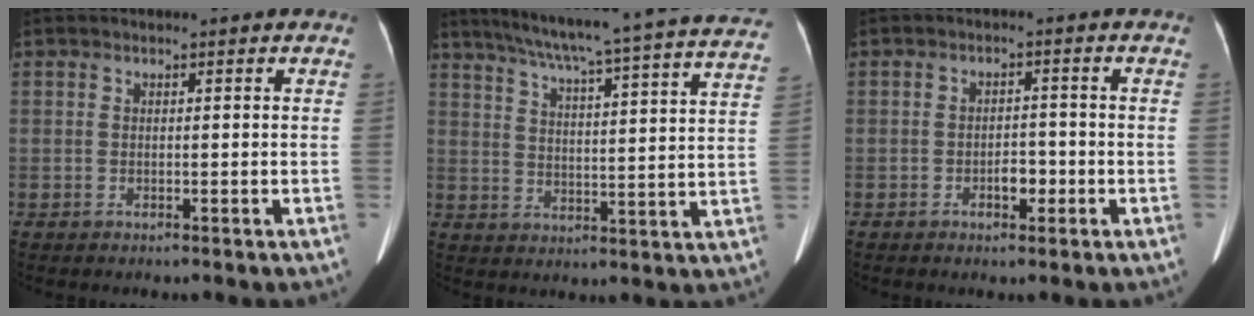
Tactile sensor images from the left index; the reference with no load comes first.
{"total": 29.2, "force": [26.2, -0.3, 13.0], "torque": [-0.208, -0.056, 0.323]}
{"total": 2.8, "force": [-1.2, 1.4, 2.1], "torque": [-0.031, 0.005, -0.017]}